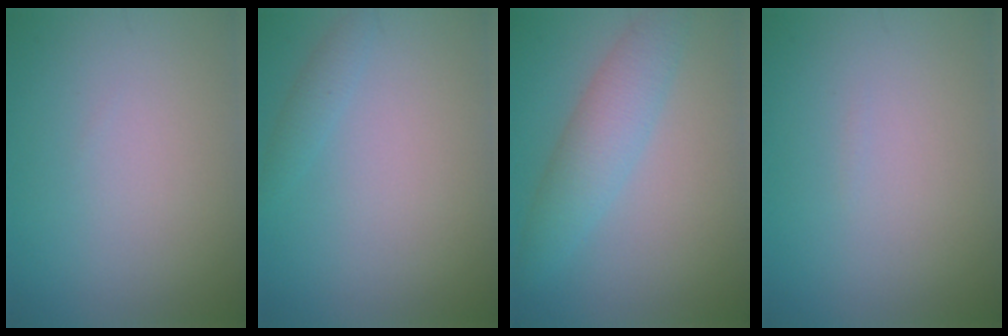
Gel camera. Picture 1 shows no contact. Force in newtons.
{"total": 1.2, "press": 1.2, "slide": 0.1}
{"total": 4.1, "press": 4.1, "slide": 0.0}
{"total": 0.0}